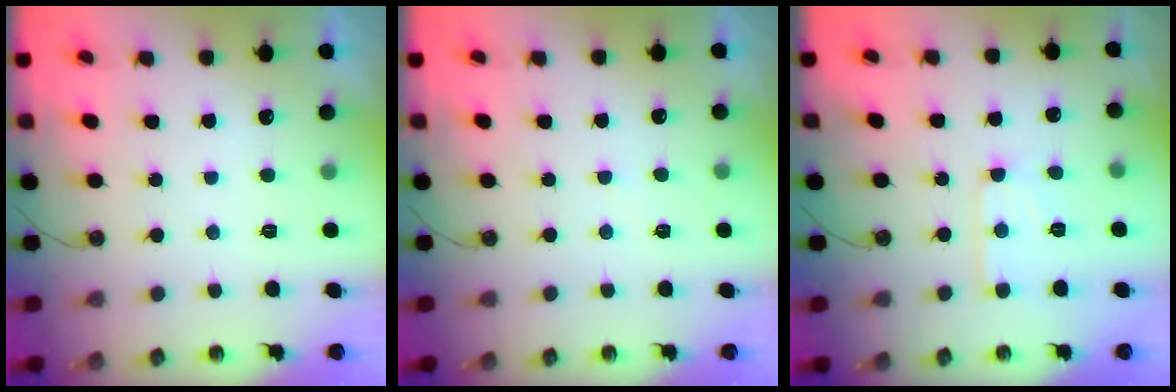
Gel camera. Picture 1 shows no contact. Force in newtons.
{"total": 3.3, "press": 3.3, "slide": 0.6}
{"total": 7.8, "press": 7.8, "slide": 0.8}